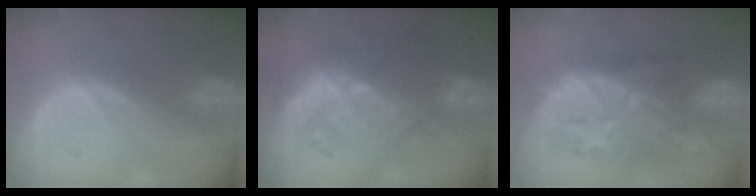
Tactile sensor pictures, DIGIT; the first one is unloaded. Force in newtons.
{"total": 8.8, "press": 8.5, "slide": 2.4}
{"total": 10.1, "press": 9.6, "slide": 3.0}